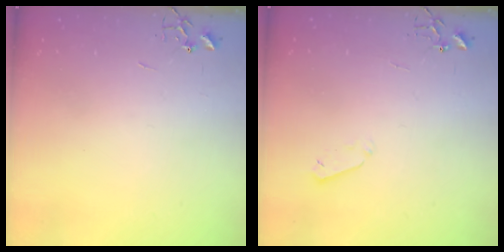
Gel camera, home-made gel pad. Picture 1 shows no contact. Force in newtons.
{"total": 3.3, "press": 3.2, "slide": 0.7}